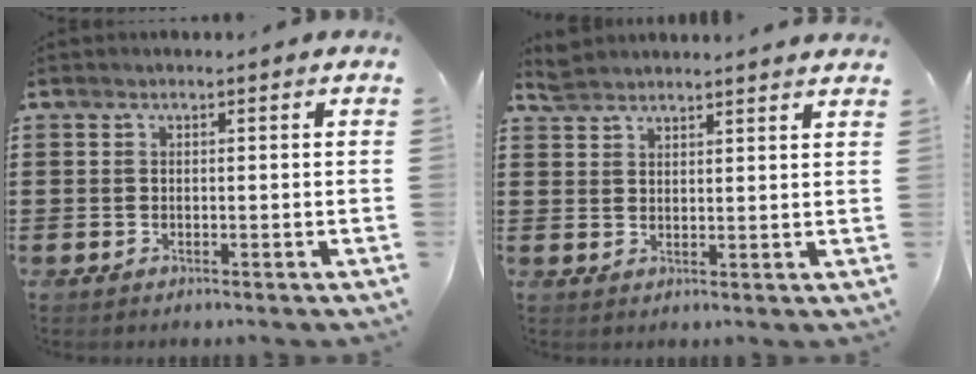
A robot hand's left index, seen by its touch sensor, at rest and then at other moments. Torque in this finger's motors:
{"motor_torque": [0.62, -0.57, -0.02, 0.00]}